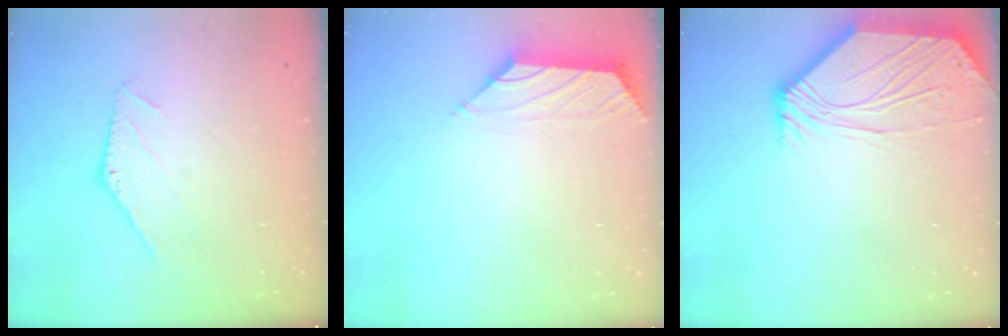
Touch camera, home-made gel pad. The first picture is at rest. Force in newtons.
{"total": 0.8, "press": 0.4, "slide": 0.6}
{"total": 7.3, "press": 7.3, "slide": 1.1}